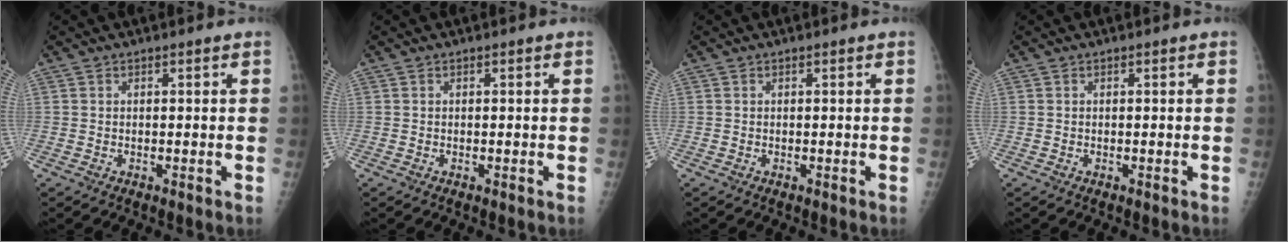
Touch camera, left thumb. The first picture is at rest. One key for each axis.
{"total": 0.0}
{"total": 0.0}
{"total": 0.0}